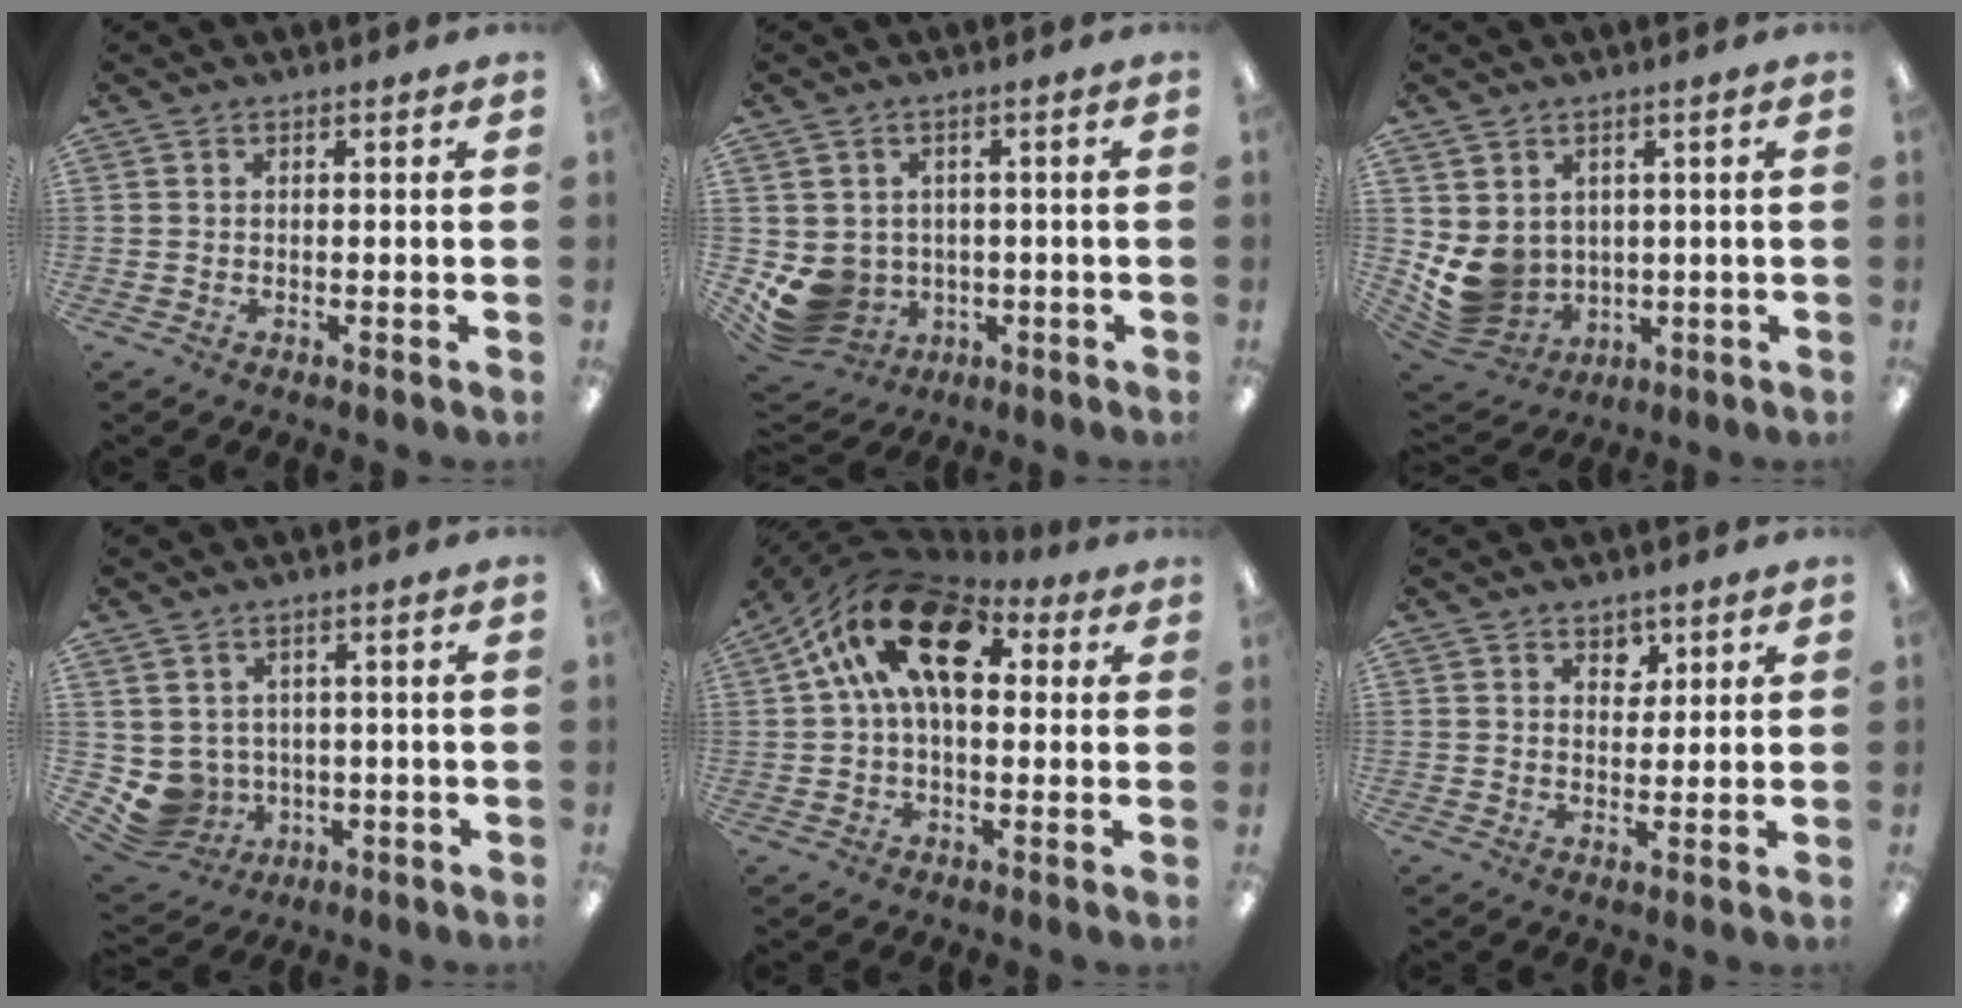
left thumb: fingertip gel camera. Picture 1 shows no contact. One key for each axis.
{"total": 7.0, "fx": -1.3, "fy": 6.6, "fz": 2.0, "tx": -0.075, "ty": -0.003, "tz": -0.018}
{"total": 8.4, "fx": 1.8, "fy": 7.7, "fz": 2.9, "tx": -0.083, "ty": -0.025, "tz": 0.045}
{"total": 5.8, "fx": 0.4, "fy": 5.7, "fz": 1.1, "tx": -0.062, "ty": -0.007, "tz": 0.016}
{"total": 17.6, "fx": 5.9, "fy": 9.7, "fz": 13.5, "tx": -0.255, "ty": -0.011, "tz": 0.100}
{"total": 3.4, "fx": 2.3, "fy": 2.3, "fz": 0.9, "tx": 0.000, "ty": -0.008, "tz": 0.038}